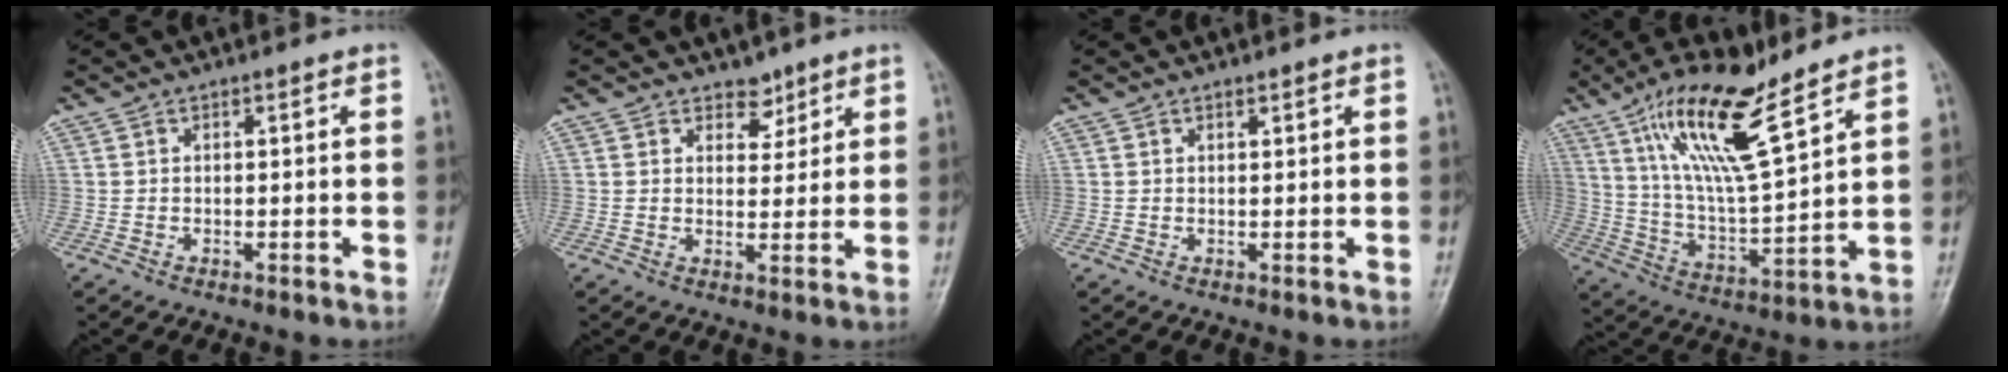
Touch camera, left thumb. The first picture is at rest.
{"total": 3.6, "force": [2.6, 2.3, 0.9], "torque": [0.011, -0.018, 0.040]}
{"total": 0.8, "force": [0.6, 0.3, 0.4], "torque": [-0.005, -0.004, 0.008]}
{"total": 17.4, "force": [10.8, 4.2, 13.0], "torque": [-0.229, -0.049, 0.210]}